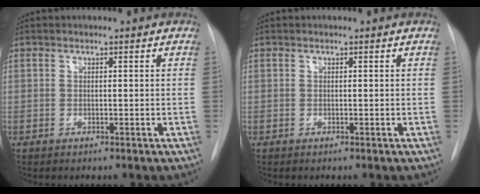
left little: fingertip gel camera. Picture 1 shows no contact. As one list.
[{"total": 0.0}]